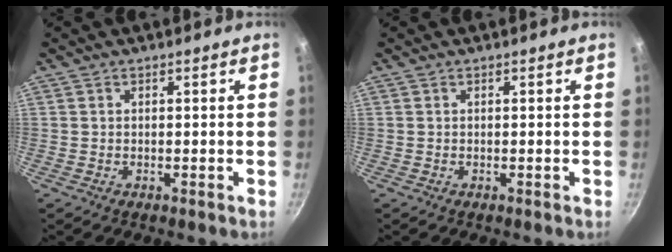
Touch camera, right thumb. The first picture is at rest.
{"total": 0.0}